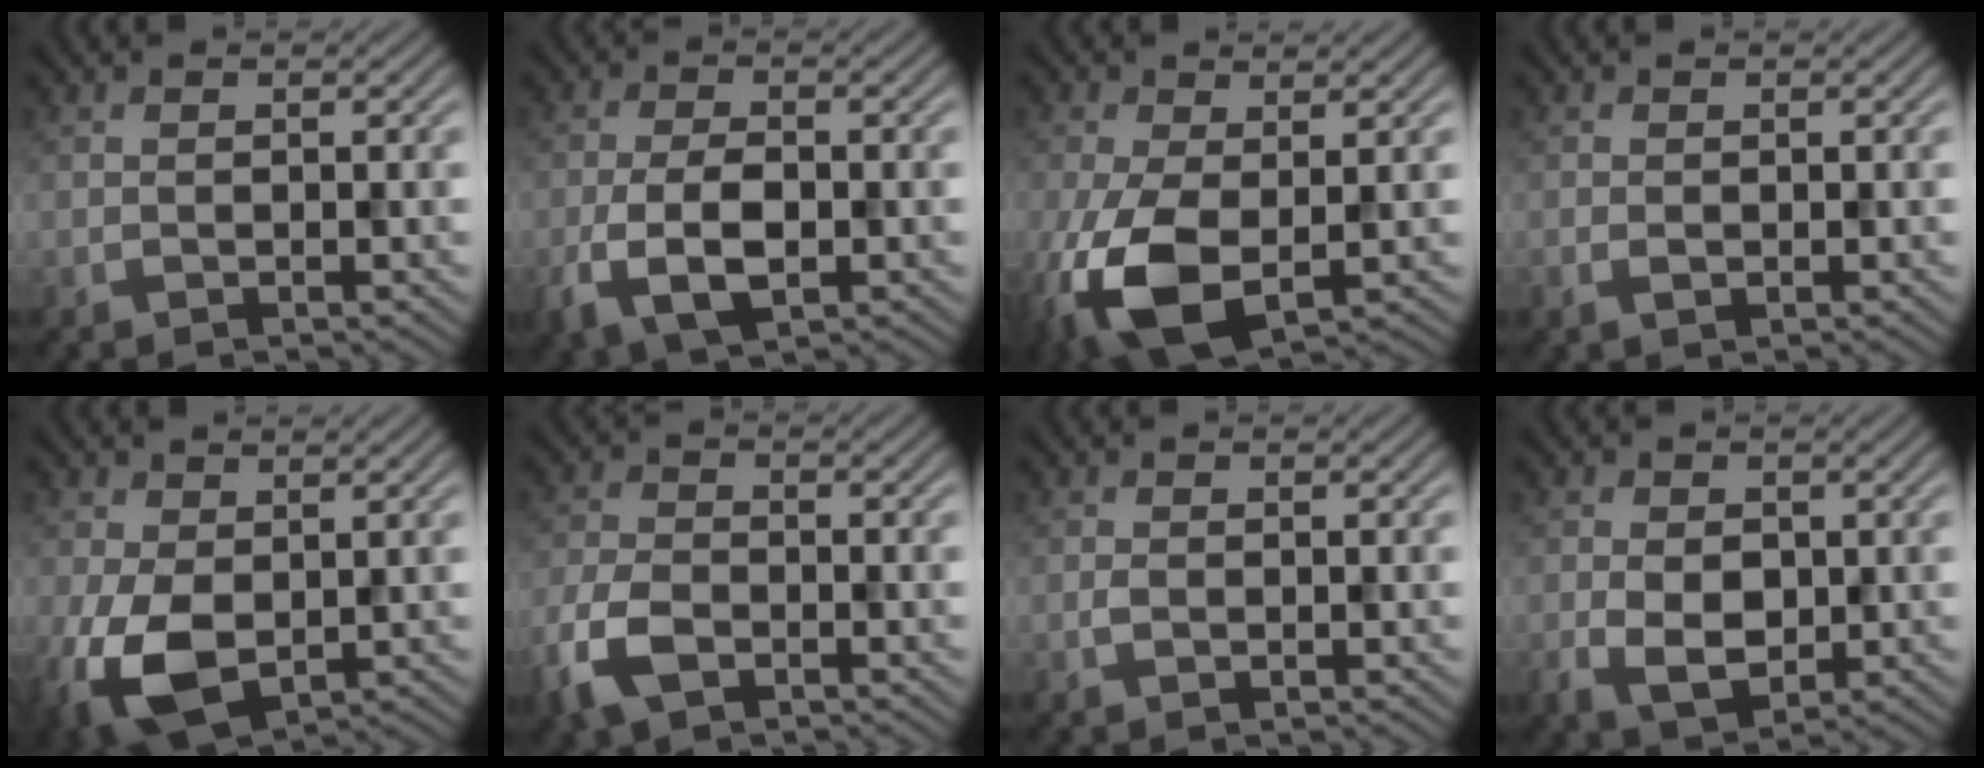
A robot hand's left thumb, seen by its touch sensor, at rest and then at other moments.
{"total": 6.5, "force": [-2.3, 3.3, 5.1], "torque": [-0.113, -0.009, -0.046]}
{"total": 10.1, "force": [-2.5, 5.5, 8.1], "torque": [-0.209, -0.021, -0.047]}
{"total": 0.9, "force": [-0.2, 0.5, 0.7], "torque": [-0.018, -0.002, -0.003]}
{"total": 8.3, "force": [-1.5, 5.3, 6.3], "torque": [-0.168, -0.014, -0.031]}
{"total": 6.2, "force": [-3.4, 3.4, 4.0], "torque": [-0.100, -0.009, -0.078]}
{"total": 0.7, "force": [-0.2, 0.3, 0.5], "torque": [-0.013, 0.000, -0.004]}
{"total": 4.7, "force": [-0.5, 3.3, 3.3], "torque": [-0.070, -0.009, -0.012]}